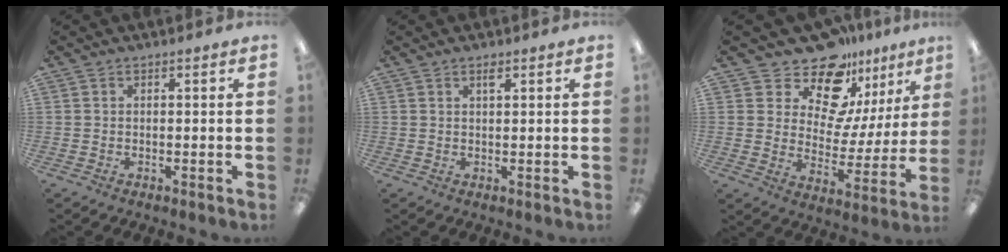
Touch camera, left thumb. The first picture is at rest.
{"total": 1.5, "force": [1.2, 0.5, 0.9], "torque": [-0.013, -0.002, 0.019]}
{"total": 15.9, "force": [12.8, 7.3, 6.1], "torque": [-0.120, -0.100, 0.226]}